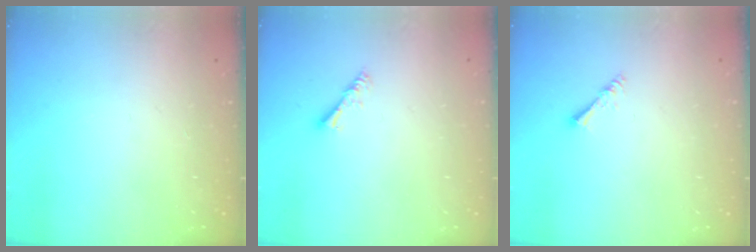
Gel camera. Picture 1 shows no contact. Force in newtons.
{"total": 3.6, "press": 3.5, "slide": 0.7}
{"total": 1.6, "press": 1.5, "slide": 0.3}